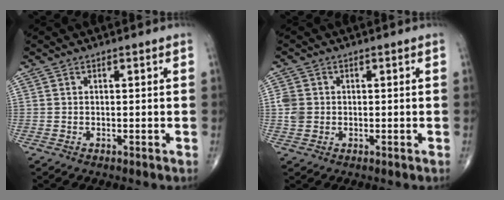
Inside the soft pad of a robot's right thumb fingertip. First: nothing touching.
{"total": 3.4, "force": [0.1, 2.9, 1.7], "torque": [-0.031, 0.004, 0.001]}